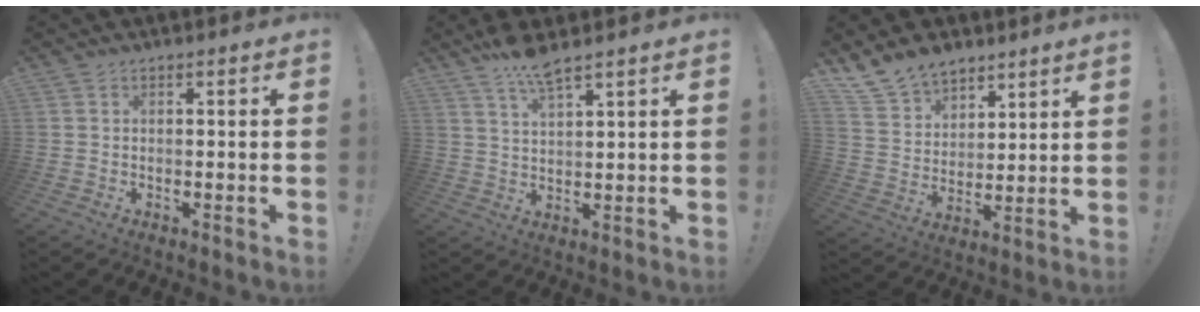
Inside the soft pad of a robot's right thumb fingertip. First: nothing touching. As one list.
[{"total": 7.0, "force": [5.6, 0.9, 4.1], "torque": [-0.076, -0.029, 0.098]}, {"total": 11.2, "force": [9.6, 5.2, 2.4], "torque": [-0.061, -0.070, 0.190]}]